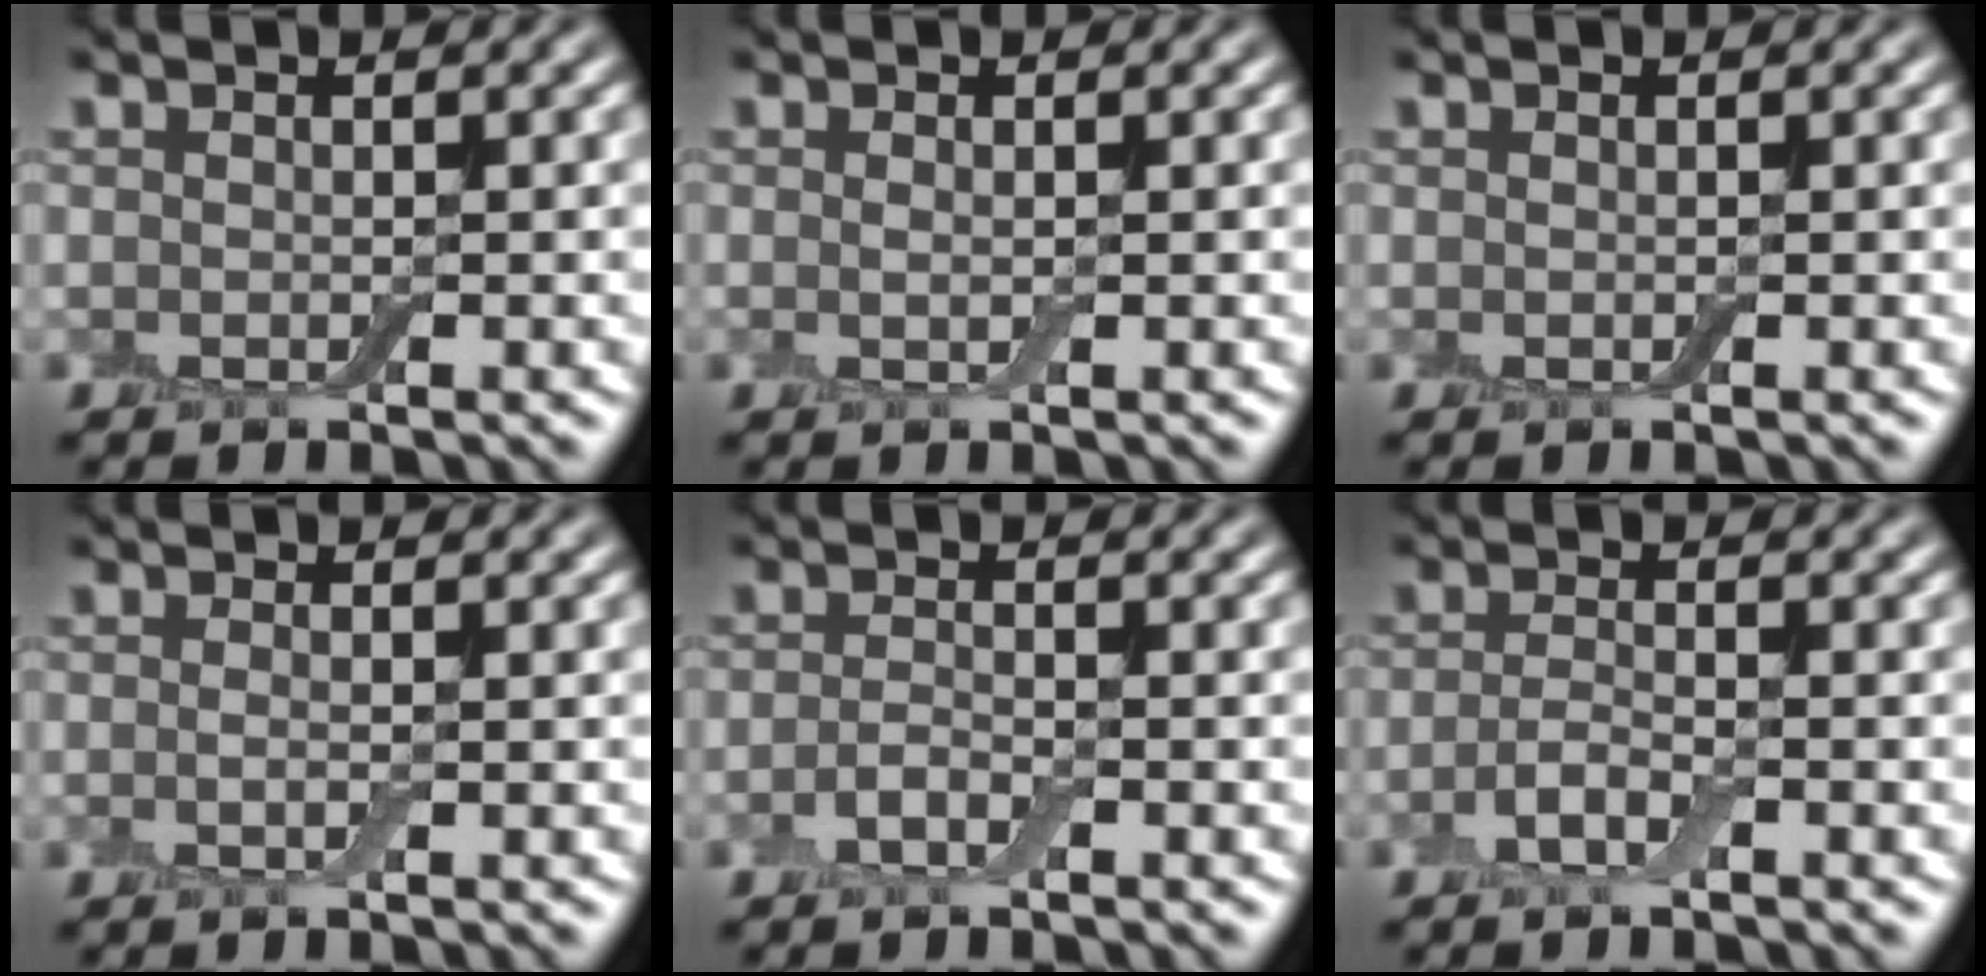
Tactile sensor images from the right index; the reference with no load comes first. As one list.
[{"total": 0.5, "force": [0.2, 0.2, 0.5], "torque": [-0.013, -0.001, 0.002]}, {"total": 0.0}, {"total": 0.6, "force": [-0.1, 0.1, 0.6], "torque": [-0.015, -0.002, -0.003]}, {"total": 1.3, "force": [-0.7, 0.4, 1.0], "torque": [-0.026, 0.004, -0.018]}, {"total": 1.9, "force": [-0.9, 0.6, 1.5], "torque": [-0.037, 0.005, -0.025]}]